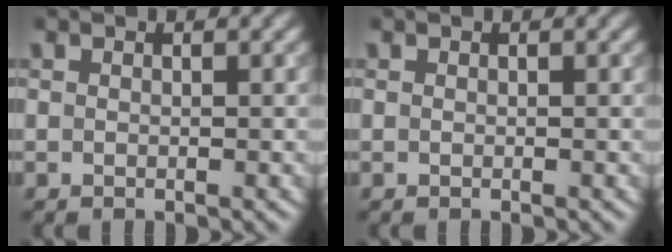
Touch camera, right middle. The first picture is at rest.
{"total": 0.0}